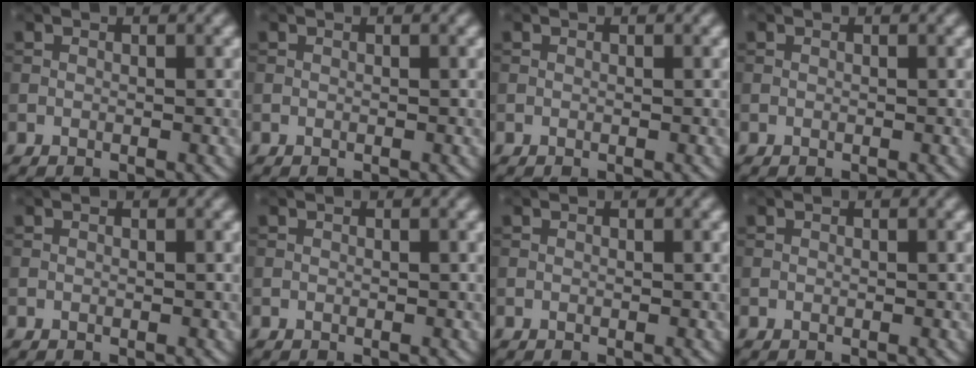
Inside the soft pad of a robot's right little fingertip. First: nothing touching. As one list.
[{"total": 0.0}, {"total": 0.0}, {"total": 0.0}, {"total": 0.0}, {"total": 0.0}, {"total": 0.0}, {"total": 0.0}]